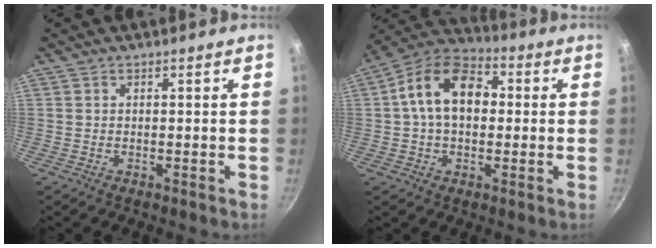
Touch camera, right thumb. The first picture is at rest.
{"total": 13.8, "force": [1.5, 9.3, 10.1], "torque": [-0.137, 0.030, 0.006]}